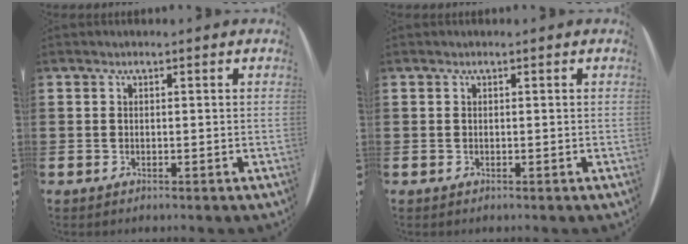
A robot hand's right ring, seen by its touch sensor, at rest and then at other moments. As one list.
[{"total": 0.0}]